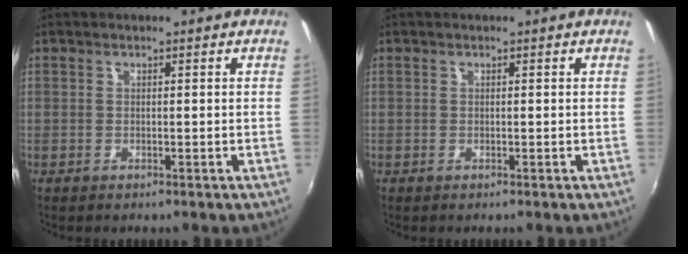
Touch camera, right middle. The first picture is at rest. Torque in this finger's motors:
{"motor_torque": [0.00, 0.00, 0.00, 0.00]}